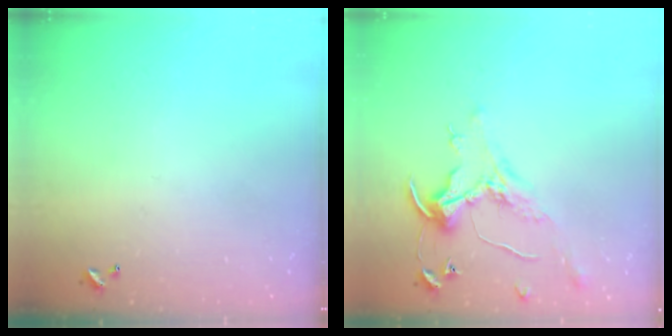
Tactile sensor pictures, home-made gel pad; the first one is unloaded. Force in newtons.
{"total": 0.8, "press": 0.0, "slide": 0.8}